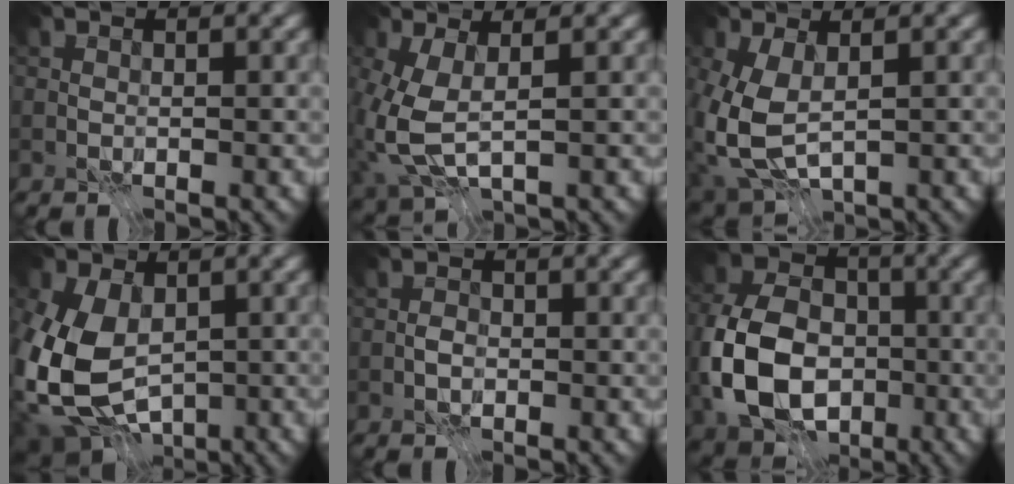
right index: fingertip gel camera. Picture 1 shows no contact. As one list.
[{"total": 5.1, "force": [-0.6, 2.5, 4.4], "torque": [-0.121, -0.009, -0.009]}, {"total": 6.0, "force": [-0.1, 3.5, 4.9], "torque": [-0.125, -0.011, 0.000]}, {"total": 11.9, "force": [-0.9, 8.3, 8.4], "torque": [-0.170, -0.023, -0.005]}, {"total": 1.2, "force": [-0.8, 0.6, 0.7], "torque": [-0.011, 0.002, -0.019]}, {"total": 11.9, "force": [-3.1, 8.5, 7.7], "torque": [-0.172, -0.011, -0.069]}]